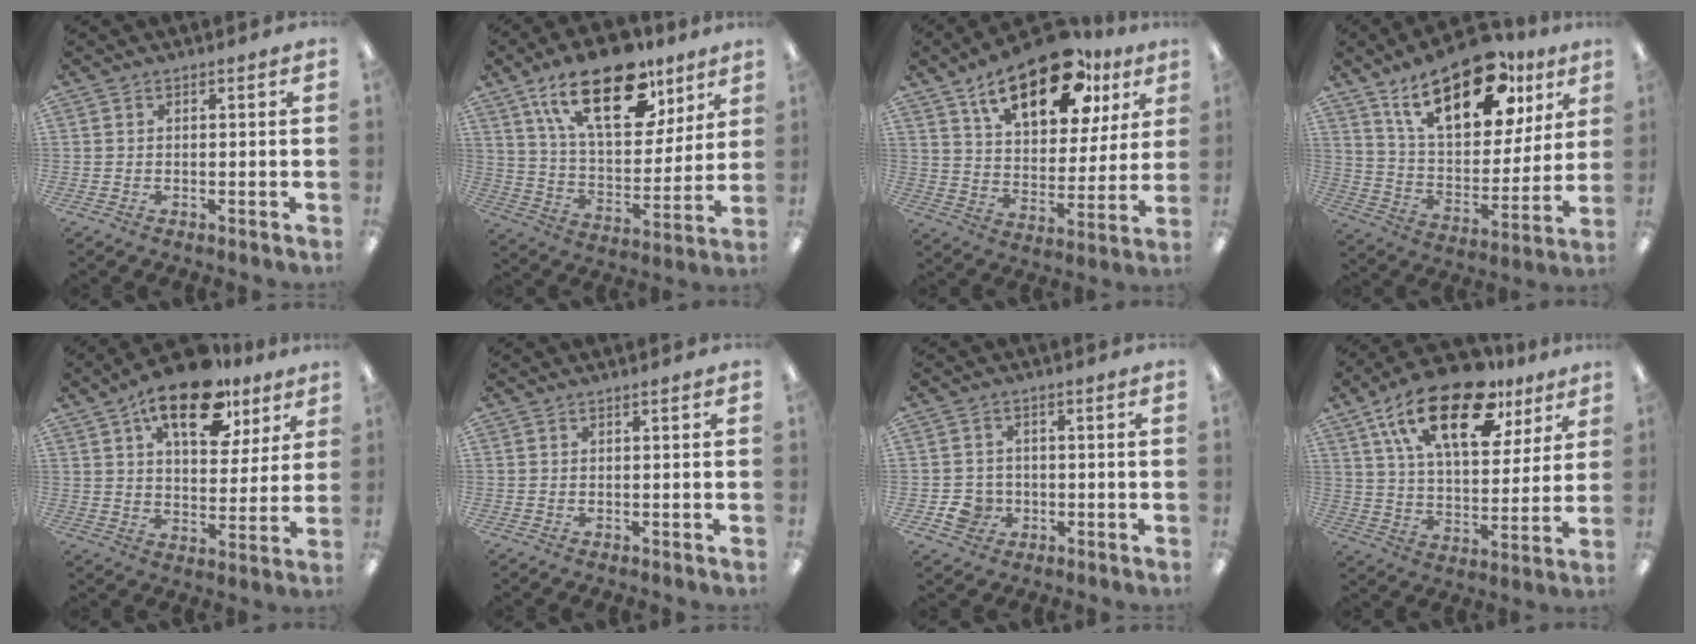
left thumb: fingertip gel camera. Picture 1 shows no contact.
{"total": 23.4, "force": [14.1, 11.0, 15.1], "torque": [-0.246, -0.062, 0.241]}
{"total": 21.9, "force": [13.6, 10.3, 13.7], "torque": [-0.215, -0.059, 0.230]}
{"total": 22.9, "force": [14.0, 10.8, 14.6], "torque": [-0.229, -0.068, 0.241]}
{"total": 17.6, "force": [10.7, 8.4, 11.1], "torque": [-0.167, -0.044, 0.179]}
{"total": 0.0}
{"total": 5.7, "force": [-1.7, 5.1, 1.9], "torque": [-0.037, 0.008, -0.029]}
{"total": 22.6, "force": [12.9, 10.7, 15.1], "torque": [-0.256, -0.054, 0.223]}